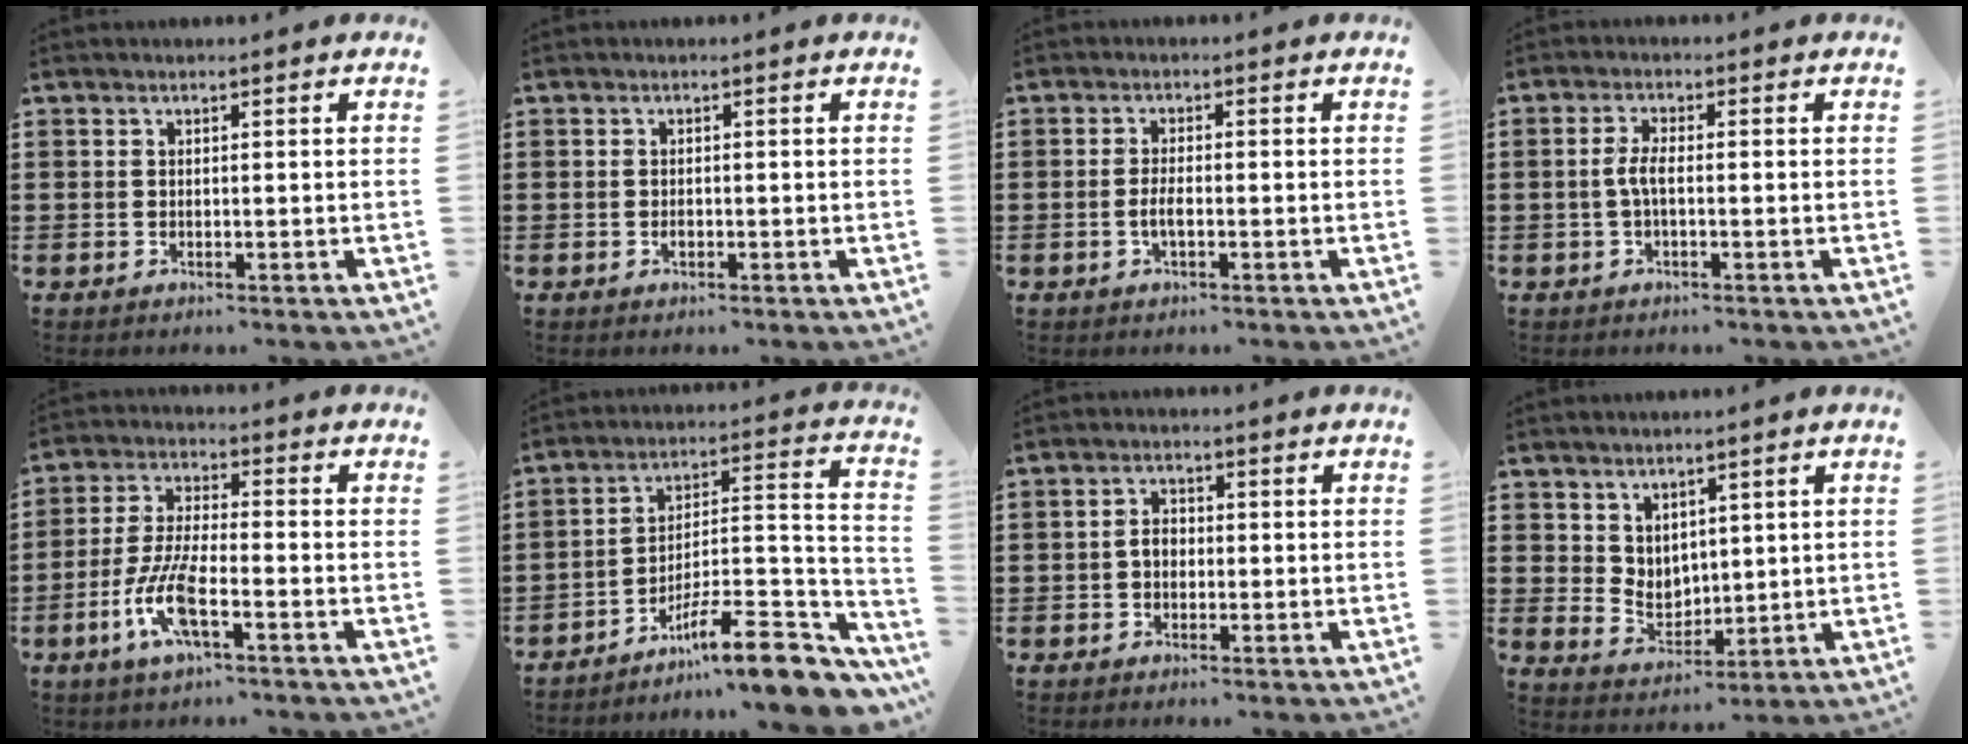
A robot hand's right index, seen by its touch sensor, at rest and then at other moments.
{"total": 1.1, "force": [-0.4, 0.5, 0.9], "torque": [-0.017, -0.002, -0.007]}
{"total": 2.4, "force": [-0.7, 0.7, 2.2], "torque": [-0.047, -0.002, -0.015]}
{"total": 3.2, "force": [-0.6, 0.9, 3.0], "torque": [-0.077, -0.004, -0.020]}
{"total": 8.5, "force": [-3.7, 2.4, 7.2], "torque": [-0.164, -0.011, -0.071]}
{"total": 11.8, "force": [-8.6, 2.7, 7.7], "torque": [-0.097, 0.022, -0.154]}
{"total": 2.4, "force": [-0.4, 1.7, 1.7], "torque": [-0.034, 0.004, -0.010]}
{"total": 4.5, "force": [3.4, 2.9, 0.7], "torque": [-0.030, -0.003, 0.065]}